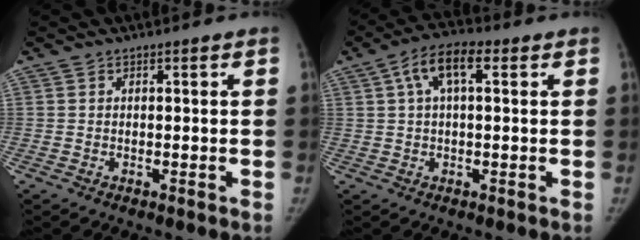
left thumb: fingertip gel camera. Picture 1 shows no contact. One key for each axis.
{"total": 7.4, "fx": 2.5, "fy": 3.3, "fz": 6.2, "tx": -0.114, "ty": 0.024, "tz": 0.037}